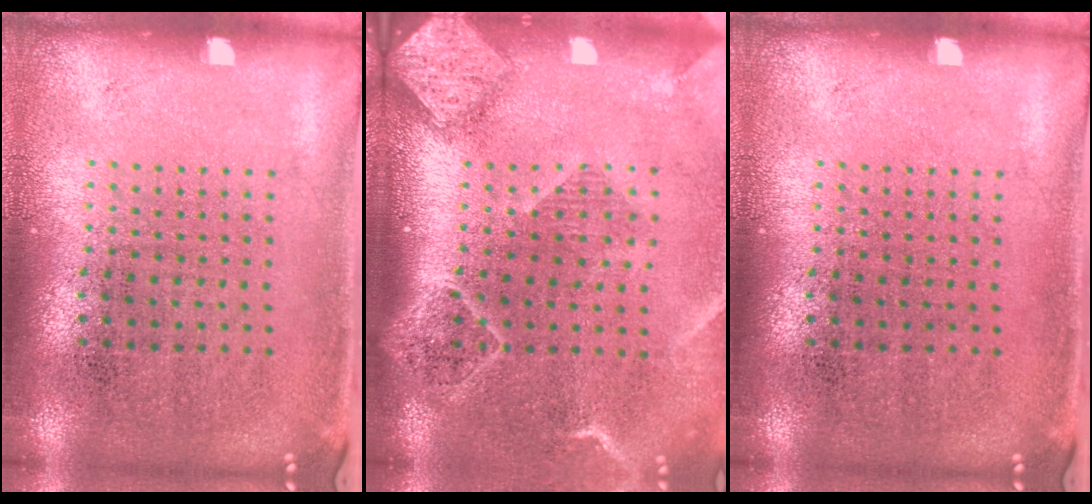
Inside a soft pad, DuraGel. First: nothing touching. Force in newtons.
{"total": 2.5, "press": 2.0, "slide": 1.5}
{"total": 0.0}